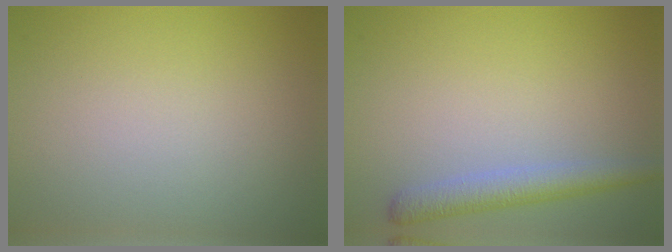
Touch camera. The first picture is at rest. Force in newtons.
{"total": 3.0, "press": 3.0, "slide": 0.2}